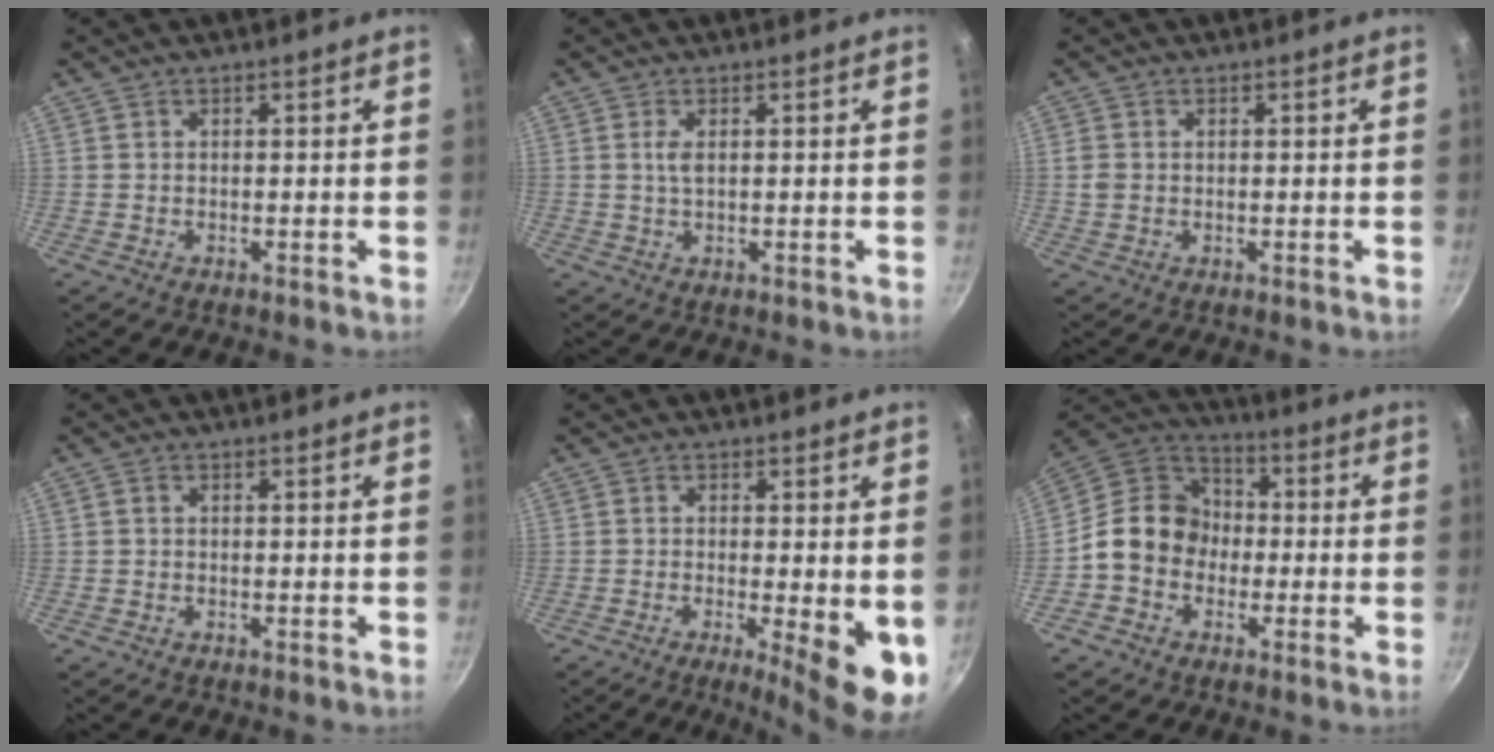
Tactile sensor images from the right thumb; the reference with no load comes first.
{"total": 1.9, "force": [0.4, 0.8, 1.7], "torque": [-0.034, -0.002, 0.009]}
{"total": 2.2, "force": [0.1, 1.8, 1.2], "torque": [-0.020, 0.002, 0.003]}
{"total": 0.5, "force": [-0.1, 0.5, 0.2], "torque": [-0.004, 0.003, -0.002]}
{"total": 9.2, "force": [-1.7, 2.2, 8.8], "torque": [-0.113, -0.011, -0.018]}
{"total": 12.4, "force": [-2.0, 10.6, 6.2], "torque": [-0.064, 0.042, -0.060]}